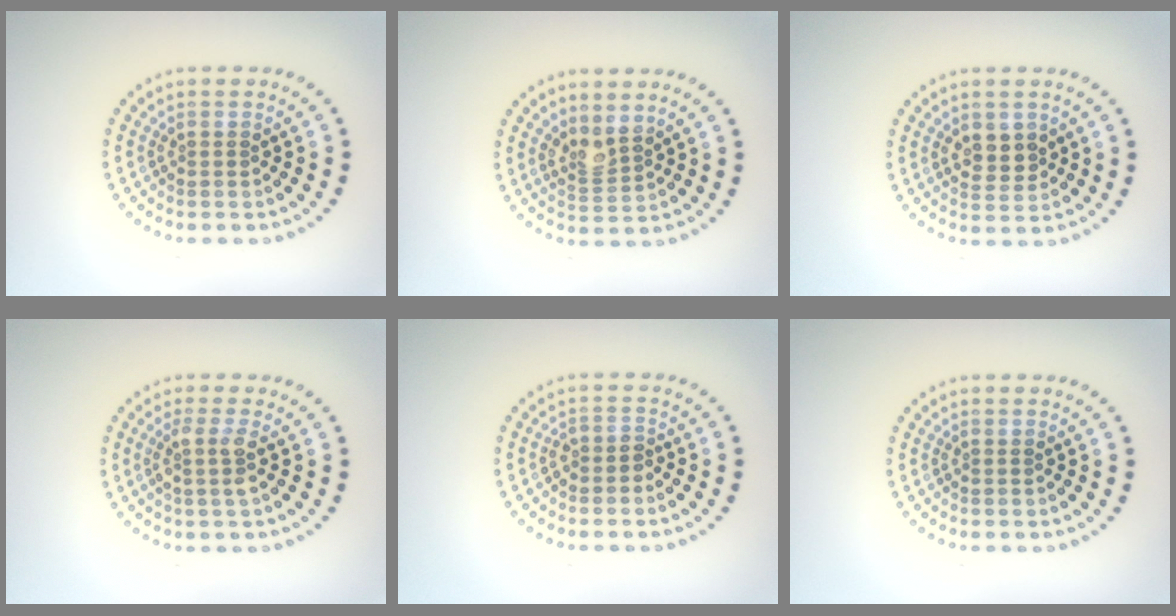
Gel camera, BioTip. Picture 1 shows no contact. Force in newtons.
{"total": 2.1, "press": 1.6, "slide": 1.3}
{"total": 2.4, "press": 2.3, "slide": 0.6}
{"total": 2.0, "press": 1.6, "slide": 1.2}
{"total": 1.4, "press": 1.1, "slide": 0.9}
{"total": 0.0}